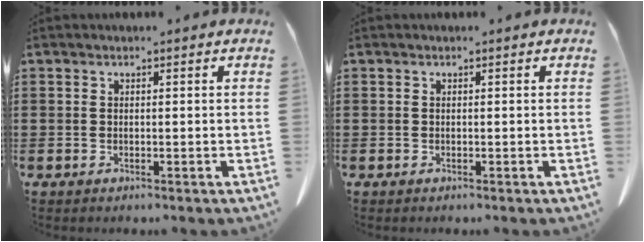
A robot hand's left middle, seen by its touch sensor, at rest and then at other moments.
{"total": 0.0}